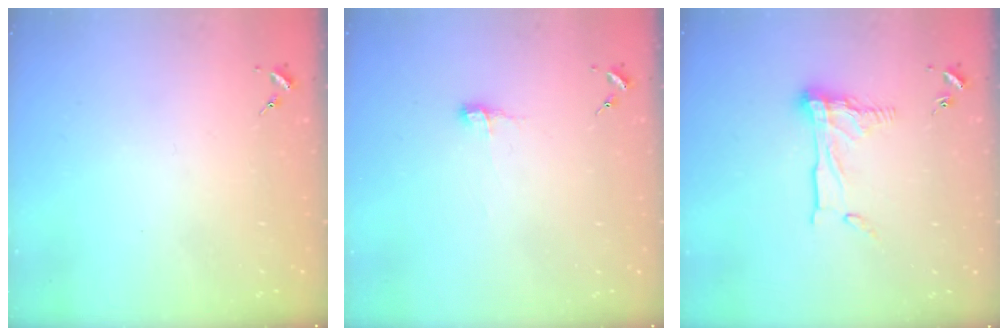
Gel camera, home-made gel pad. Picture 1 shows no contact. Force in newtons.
{"total": 5.8, "press": 5.8, "slide": 0.6}
{"total": 13.5, "press": 13.5, "slide": 1.2}